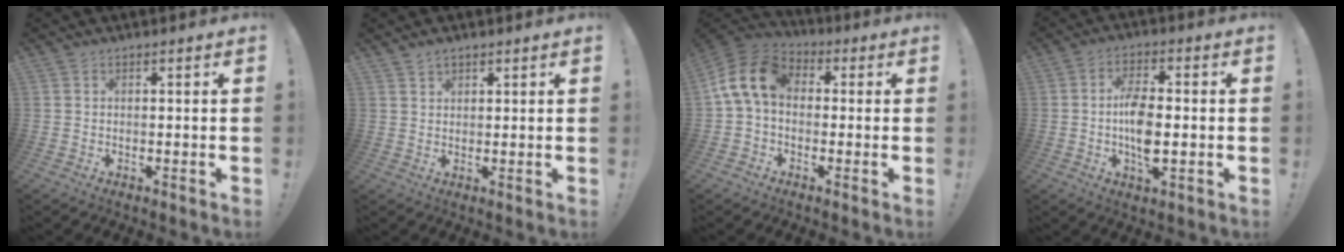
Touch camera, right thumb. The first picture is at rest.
{"total": 2.1, "force": [1.7, 1.1, 0.5], "torque": [0.000, -0.015, 0.030]}
{"total": 12.5, "force": [1.4, 8.1, 9.4], "torque": [-0.191, 0.024, 0.029]}
{"total": 9.2, "force": [-1.0, 4.1, 8.2], "torque": [-0.157, 0.002, -0.018]}